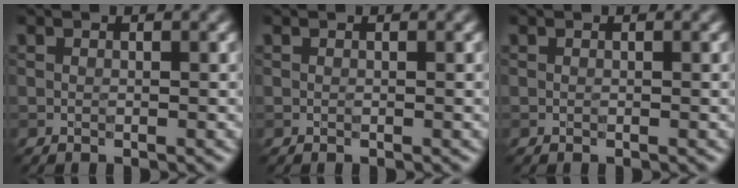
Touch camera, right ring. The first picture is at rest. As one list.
[{"total": 0.0}, {"total": 0.0}]